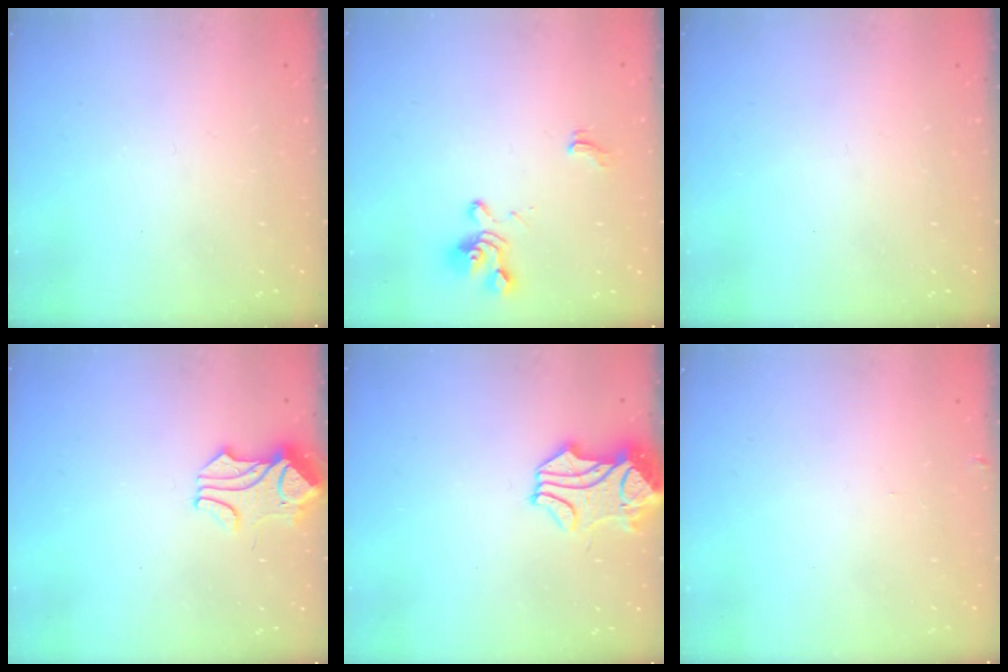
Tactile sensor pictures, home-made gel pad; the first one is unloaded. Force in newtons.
{"total": 5.4, "press": 5.4, "slide": 0.3}
{"total": 0.0}
{"total": 1.4, "press": 0.6, "slide": 1.2}
{"total": 2.0, "press": 1.5, "slide": 1.4}
{"total": 0.0}